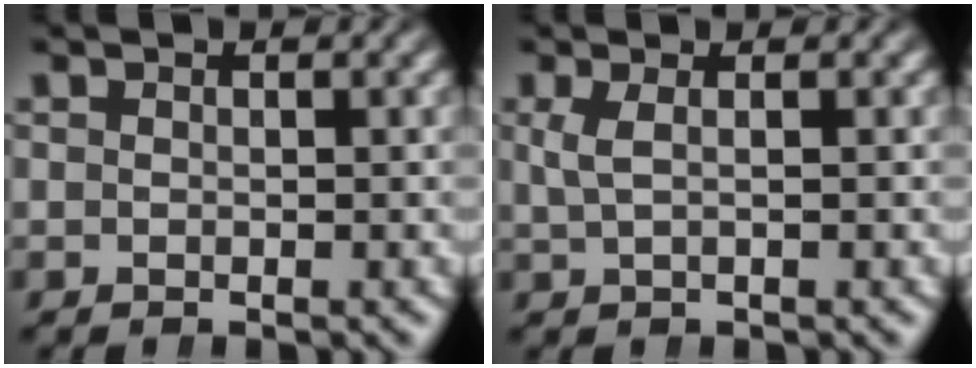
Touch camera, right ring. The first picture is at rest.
{"total": 1.5, "force": [0.4, 0.0, 1.5], "torque": [-0.038, -0.004, 0.012]}